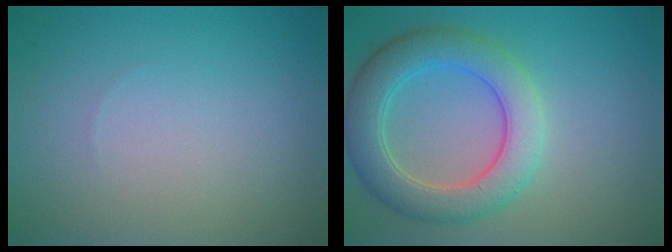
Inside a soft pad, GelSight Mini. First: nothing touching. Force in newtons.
{"total": 5.9, "press": 5.9, "slide": 0.4}